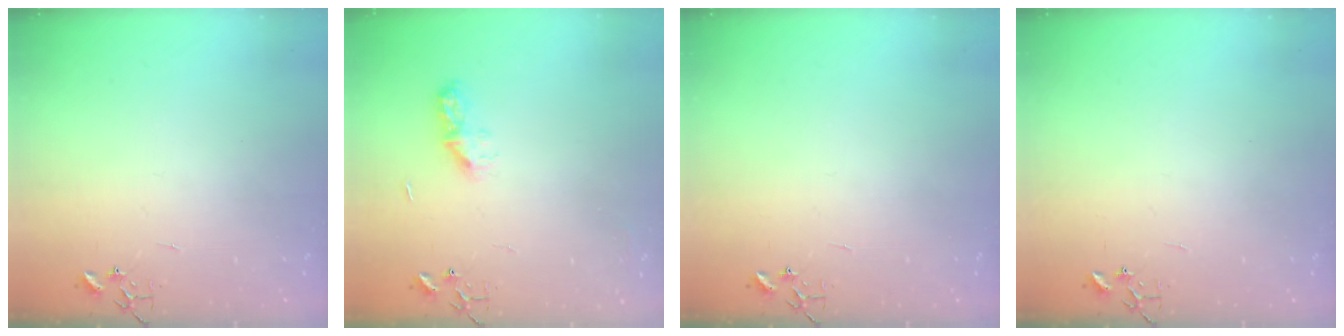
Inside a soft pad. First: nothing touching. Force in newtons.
{"total": 7.2, "press": 7.1, "slide": 0.6}
{"total": 0.0}
{"total": 0.0}